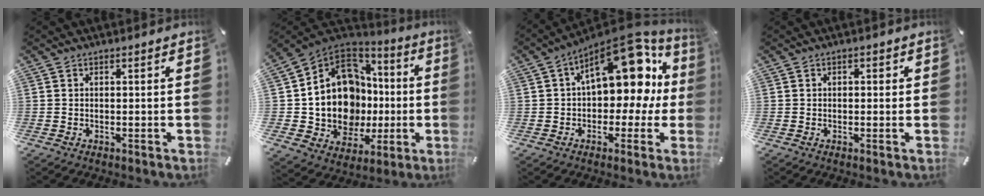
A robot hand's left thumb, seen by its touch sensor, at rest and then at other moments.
{"total": 16.6, "force": [0.1, 14.5, 8.1], "torque": [-0.182, -0.025, 0.021]}
{"total": 18.0, "force": [6.8, 10.1, 13.3], "torque": [-0.178, -0.046, 0.117]}
{"total": 1.0, "force": [-0.2, 0.8, 0.6], "torque": [-0.003, 0.001, -0.007]}